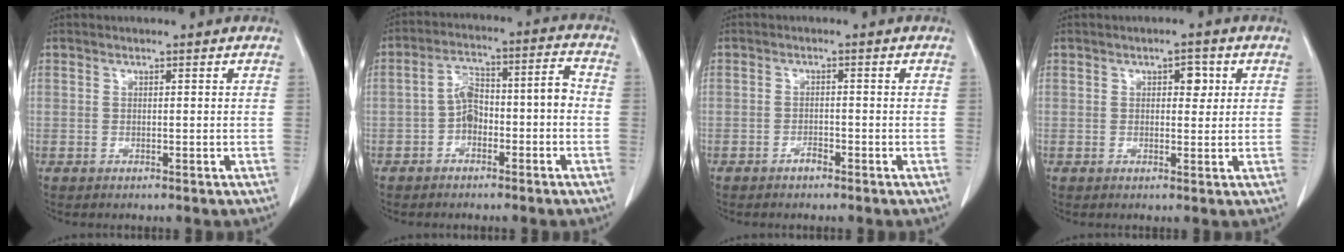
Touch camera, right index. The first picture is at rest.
{"total": 7.5, "force": [-2.0, 3.0, 6.6], "torque": [-0.117, 0.044, -0.032]}
{"total": 1.4, "force": [-1.1, 0.4, 0.7], "torque": [-0.016, 0.000, -0.017]}
{"total": 2.6, "force": [0.9, 1.4, 2.0], "torque": [-0.024, 0.005, 0.010]}